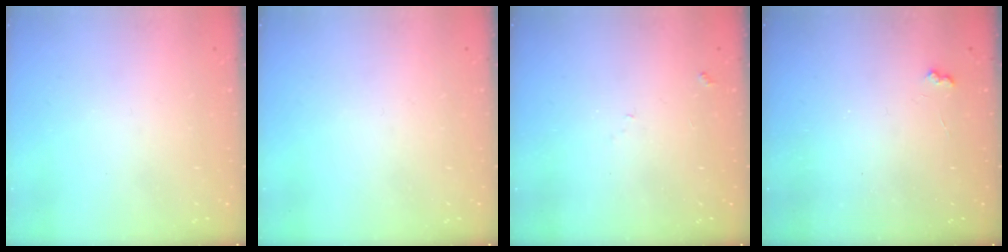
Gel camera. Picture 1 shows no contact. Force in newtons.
{"total": 0.0}
{"total": 5.3, "press": 5.2, "slide": 0.6}
{"total": 3.5, "press": 3.5, "slide": 0.6}